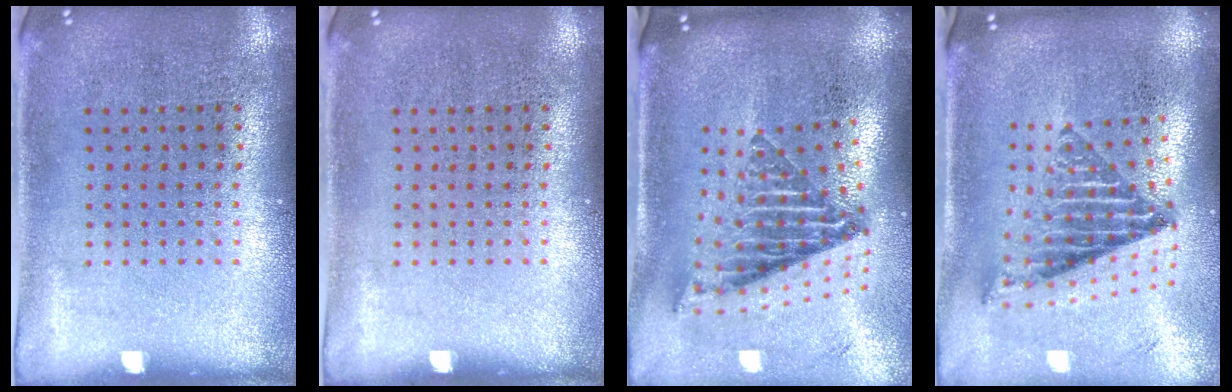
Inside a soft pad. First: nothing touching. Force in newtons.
{"total": 0.0}
{"total": 2.7, "press": 1.7, "slide": 2.1}
{"total": 1.8, "press": 1.4, "slide": 1.1}